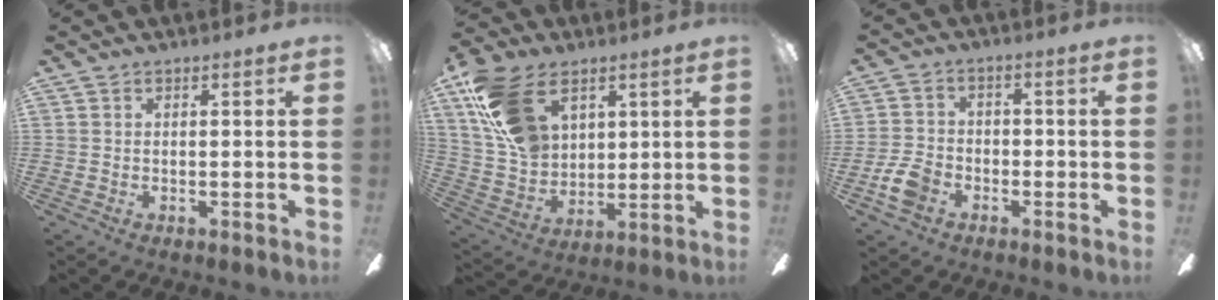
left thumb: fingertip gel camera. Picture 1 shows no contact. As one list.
[{"total": 17.8, "force": [8.8, 11.4, 10.4], "torque": [-0.221, -0.012, 0.172]}, {"total": 7.0, "force": [-3.3, 4.9, 3.8], "torque": [-0.089, 0.016, -0.062]}]